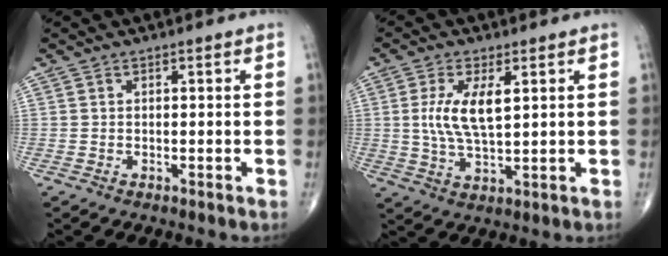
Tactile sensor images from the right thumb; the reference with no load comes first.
{"total": 8.3, "force": [1.9, 3.2, 7.4], "torque": [-0.152, -0.011, 0.040]}